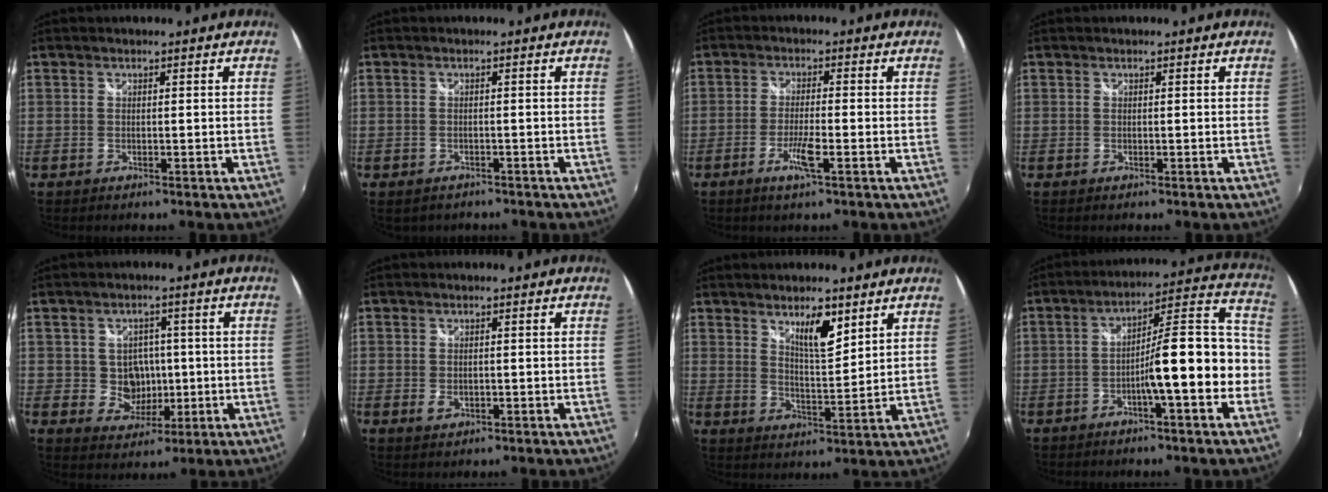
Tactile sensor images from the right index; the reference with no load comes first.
{"total": 2.9, "force": [-2.2, 1.6, 0.8], "torque": [-0.021, -0.014, -0.031]}
{"total": 4.8, "force": [-2.3, 0.2, 4.2], "torque": [-0.086, -0.007, -0.045]}
{"total": 0.0}
{"total": 6.4, "force": [-0.1, 6.0, 2.1], "torque": [-0.047, 0.011, 0.012]}
{"total": 2.1, "force": [-0.5, 1.5, 1.4], "torque": [-0.025, -0.003, -0.007]}
{"total": 6.7, "force": [4.5, 1.7, 4.8], "torque": [-0.074, -0.007, 0.076]}
{"total": 13.1, "force": [-3.9, 2.0, 12.3], "torque": [-0.174, 0.033, -0.060]}